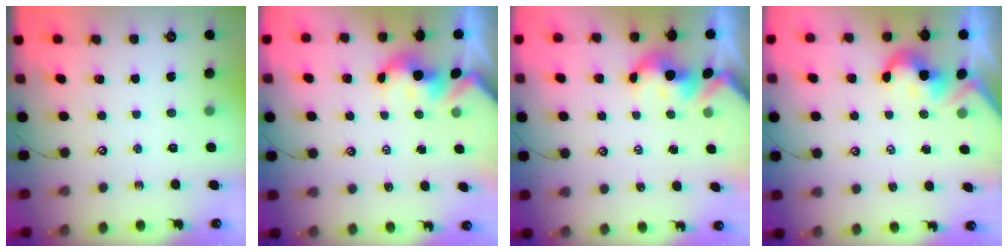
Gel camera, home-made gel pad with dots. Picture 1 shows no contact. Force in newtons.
{"total": 1.8, "press": 1.8, "slide": 0.2}
{"total": 2.4, "press": 2.4, "slide": 0.2}
{"total": 2.1, "press": 2.1, "slide": 0.4}